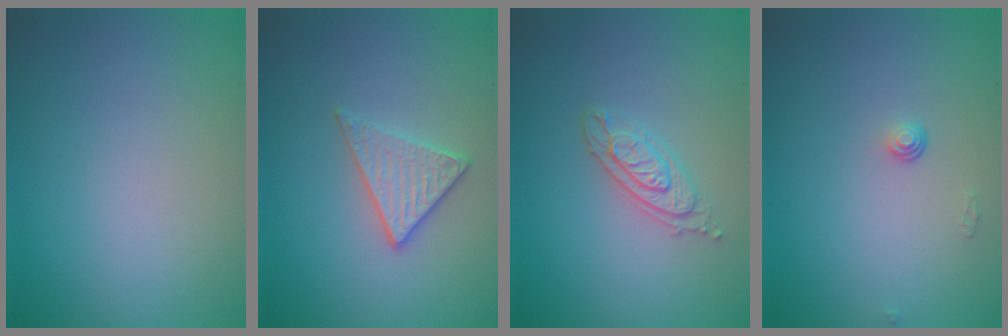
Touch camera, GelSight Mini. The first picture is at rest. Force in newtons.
{"total": 2.7, "press": 2.6, "slide": 1.0}
{"total": 2.6, "press": 2.4, "slide": 1.0}
{"total": 0.8, "press": 0.5, "slide": 0.6}